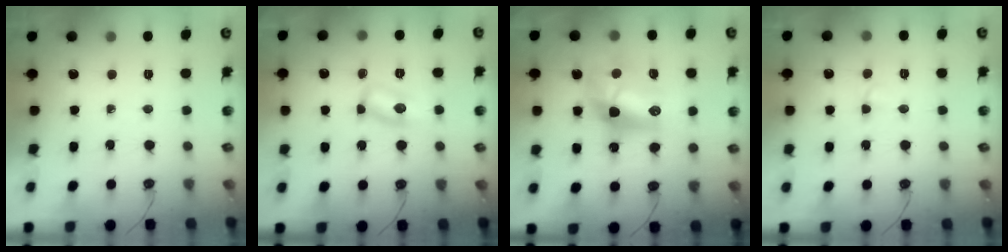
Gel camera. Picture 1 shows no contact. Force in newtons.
{"total": 4.1, "press": 4.0, "slide": 0.5}
{"total": 13.8, "press": 13.7, "slide": 1.4}
{"total": 3.8, "press": 3.8, "slide": 0.5}